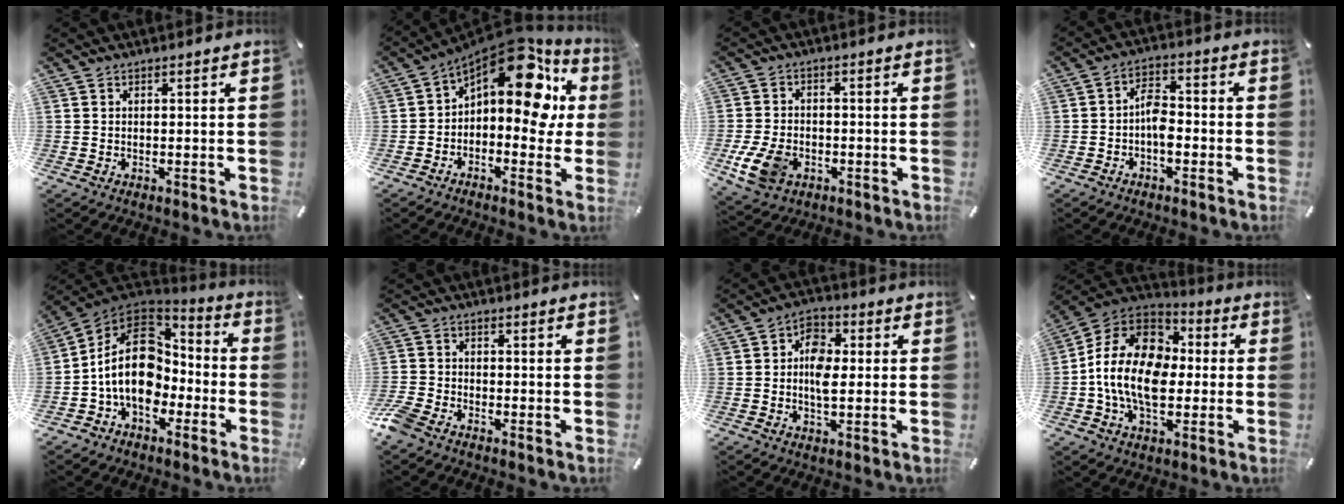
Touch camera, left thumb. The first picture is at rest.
{"total": 15.4, "force": [7.2, 7.5, 11.4], "torque": [-0.159, -0.059, 0.118]}
{"total": 8.9, "force": [-3.3, 6.2, 5.5], "torque": [-0.130, 0.006, -0.059]}
{"total": 5.9, "force": [-2.3, 3.4, 4.3], "torque": [-0.083, 0.016, -0.044]}
{"total": 16.9, "force": [-2.0, 12.7, 11.0], "torque": [-0.210, 0.009, -0.035]}
{"total": 4.3, "force": [-3.3, 2.1, 1.8], "torque": [-0.059, 0.009, -0.071]}
{"total": 7.2, "force": [-0.2, 4.6, 5.6], "torque": [-0.093, 0.009, -0.007]}
{"total": 17.0, "force": [-2.4, 12.3, 11.5], "torque": [-0.242, 0.023, -0.044]}